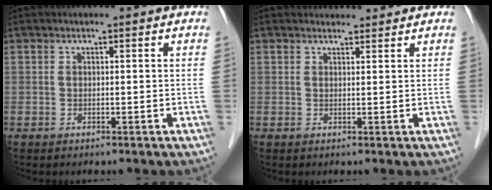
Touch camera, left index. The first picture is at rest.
{"total": 1.5, "force": [1.4, 0.6, -0.1], "torque": [0.000, 0.009, 0.017]}